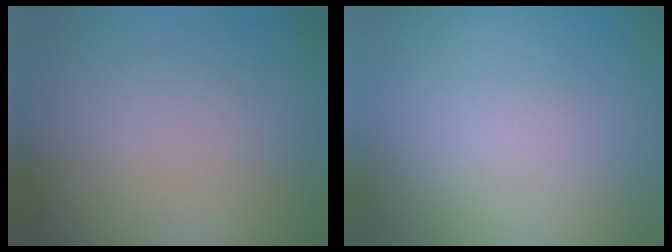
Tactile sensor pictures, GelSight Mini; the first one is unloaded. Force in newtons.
{"total": 0.0}